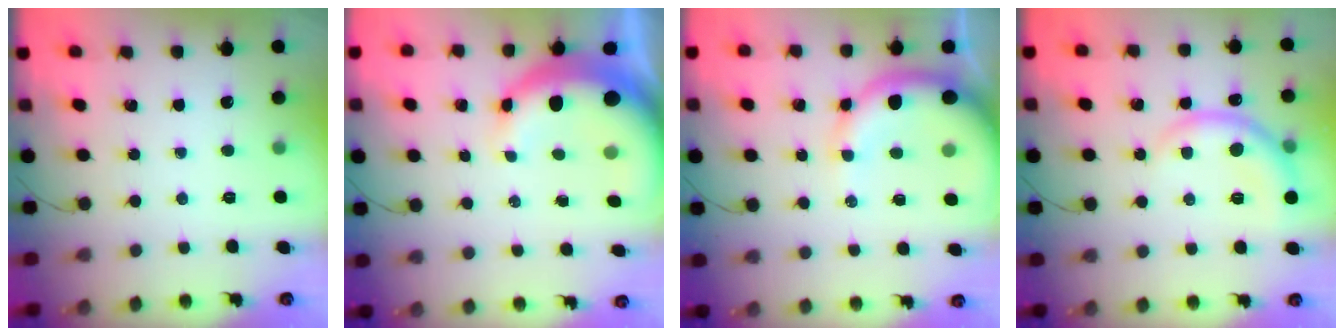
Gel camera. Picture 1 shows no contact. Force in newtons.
{"total": 10.4, "press": 10.2, "slide": 1.7}
{"total": 12.0, "press": 11.8, "slide": 2.4}
{"total": 8.1, "press": 8.1, "slide": 0.4}